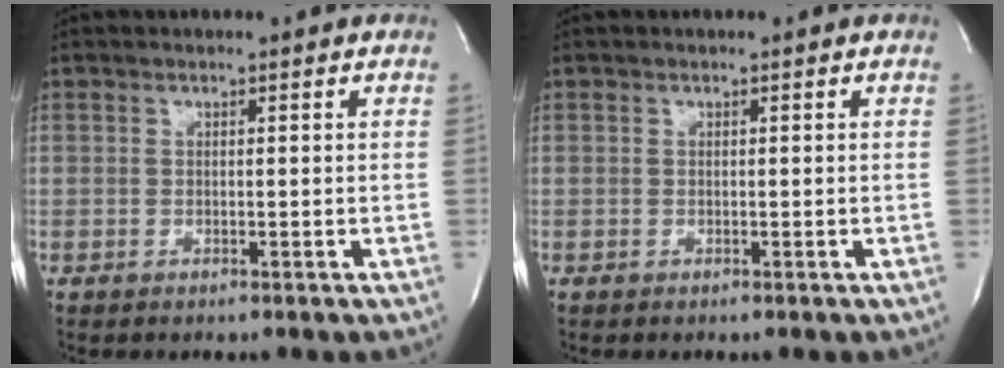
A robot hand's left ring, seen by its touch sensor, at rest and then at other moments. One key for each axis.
{"total": 0.0}